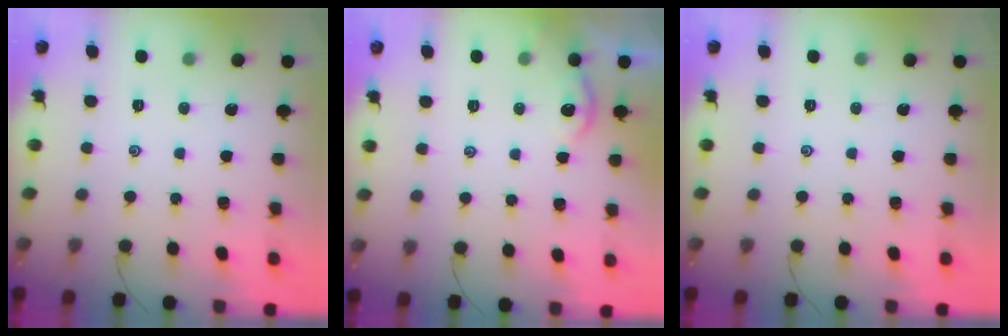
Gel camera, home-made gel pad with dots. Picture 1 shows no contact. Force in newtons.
{"total": 2.0, "press": 1.9, "slide": 0.5}
{"total": 0.0}